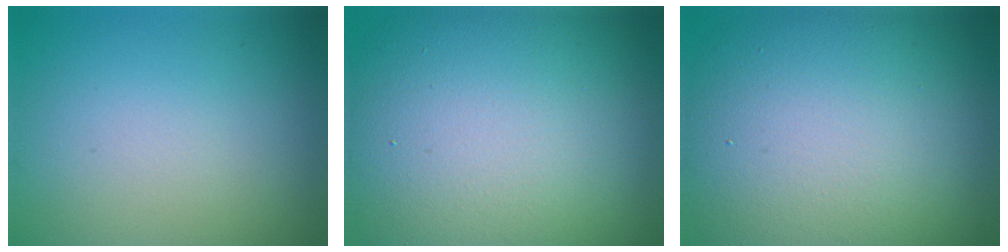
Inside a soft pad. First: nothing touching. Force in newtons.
{"total": 17.8, "press": 17.7, "slide": 1.1}
{"total": 17.4, "press": 17.4, "slide": 0.9}